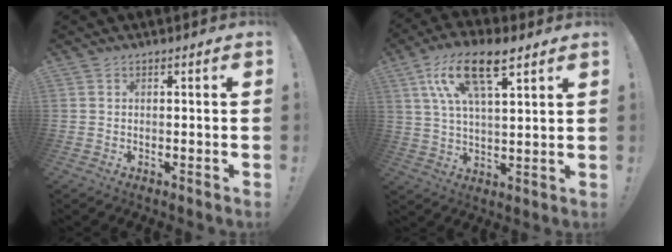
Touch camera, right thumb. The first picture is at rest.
{"total": 15.4, "force": [8.2, 6.1, 11.5], "torque": [-0.213, -0.021, 0.140]}